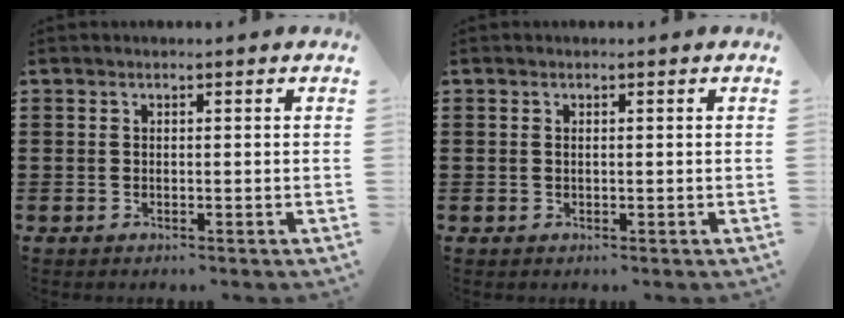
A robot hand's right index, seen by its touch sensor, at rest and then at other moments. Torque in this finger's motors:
{"motor_torque": [-0.21, 0.82, -0.02, -0.01]}